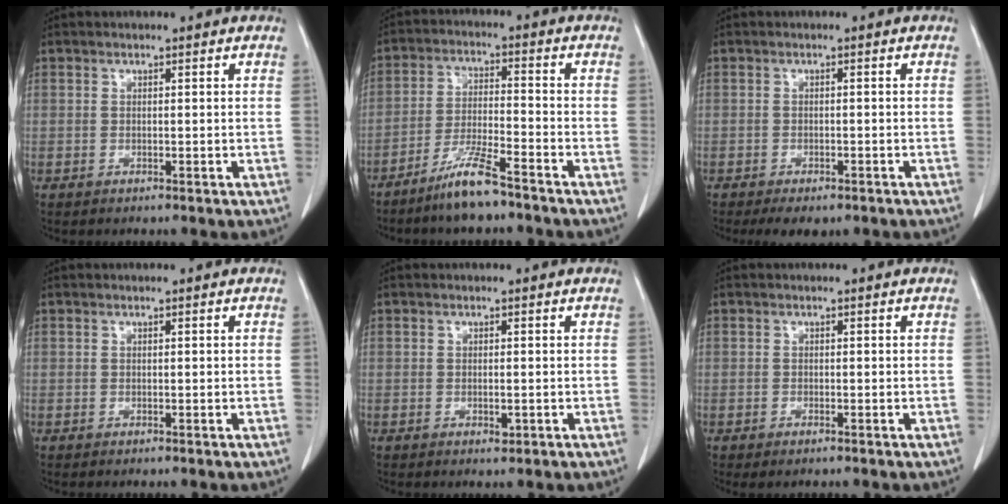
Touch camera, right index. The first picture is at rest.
{"total": 7.3, "force": [-5.7, 0.3, 4.5], "torque": [-0.094, -0.018, -0.113]}
{"total": 4.4, "force": [-3.3, 1.8, 2.4], "torque": [-0.030, -0.006, -0.042]}
{"total": 0.0}
{"total": 1.1, "force": [-0.3, 0.4, 0.9], "torque": [-0.016, -0.002, -0.002]}
{"total": 1.0, "force": [-0.8, 0.1, 0.7], "torque": [-0.013, -0.005, -0.010]}